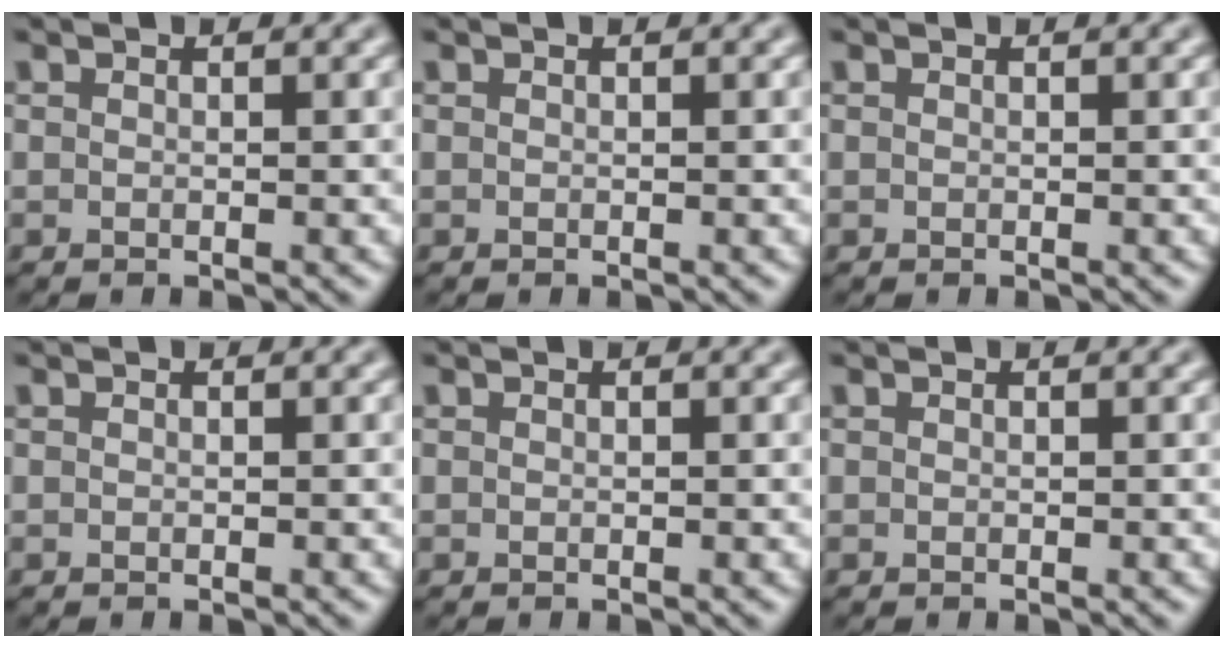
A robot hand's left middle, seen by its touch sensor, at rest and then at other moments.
{"total": 0.0}
{"total": 0.0}
{"total": 0.0}
{"total": 0.0}
{"total": 0.0}